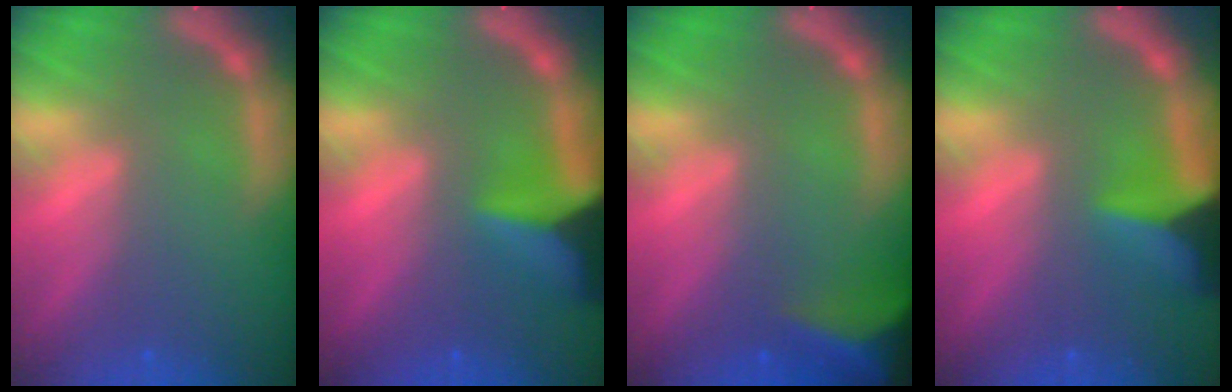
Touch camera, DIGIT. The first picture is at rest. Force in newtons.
{"total": 7.5}
{"total": 8.5}
{"total": 6.5}